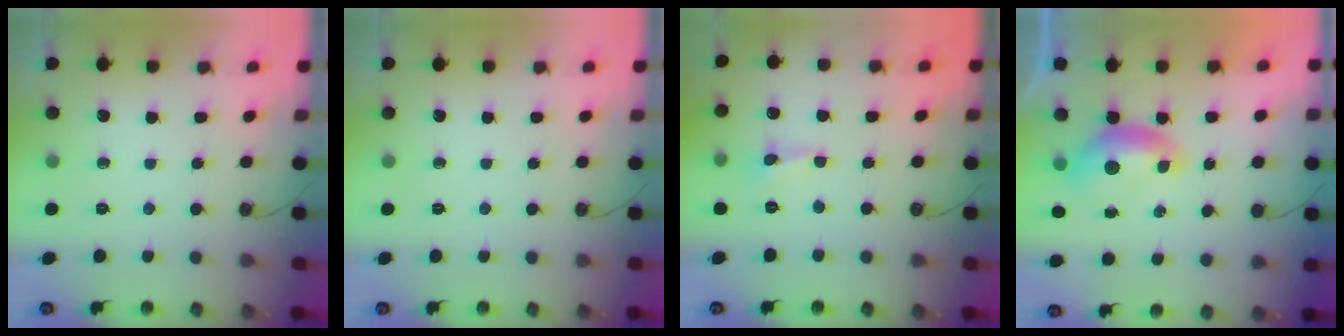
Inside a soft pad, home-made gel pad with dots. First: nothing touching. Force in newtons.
{"total": 0.0}
{"total": 0.6, "press": 0.5, "slide": 0.3}
{"total": 0.8, "press": 0.8, "slide": 0.2}